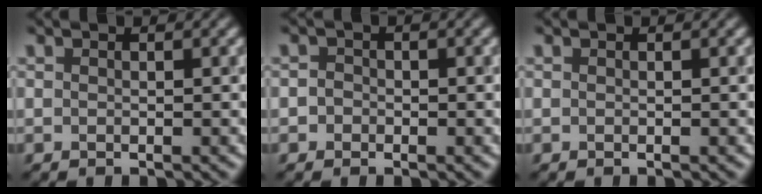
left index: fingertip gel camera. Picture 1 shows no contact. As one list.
[{"total": 1.0, "force": [-0.2, 1.0, 0.3], "torque": [0.000, -0.003, -0.011]}, {"total": 0.0}]